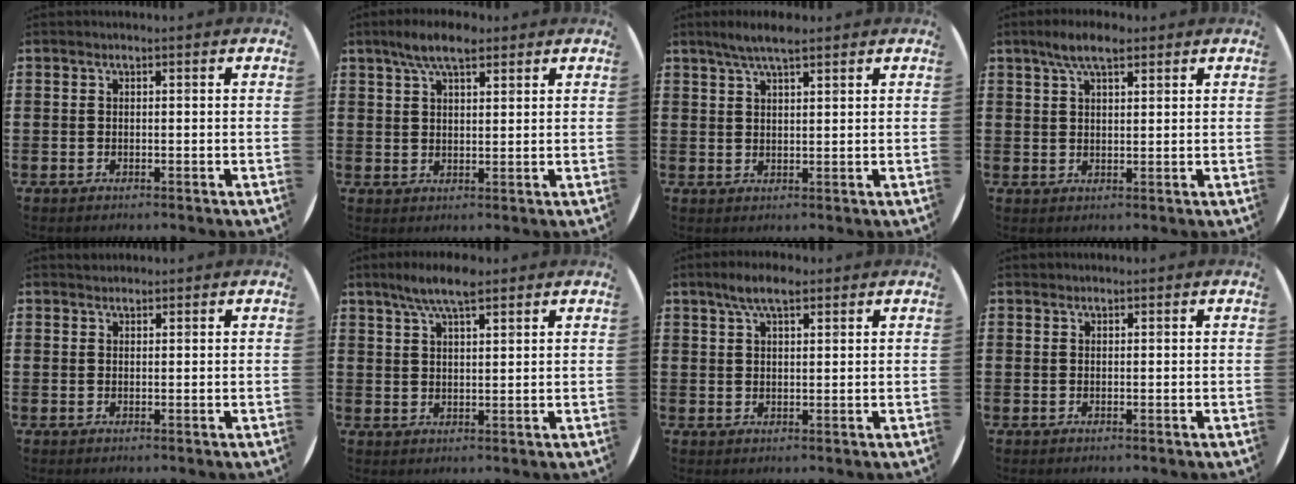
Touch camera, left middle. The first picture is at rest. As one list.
[{"total": 5.7, "force": [4.1, 2.0, 3.4], "torque": [-0.067, 0.001, 0.072]}, {"total": 4.1, "force": [3.2, 0.6, 2.4], "torque": [-0.044, 0.000, 0.055]}, {"total": 4.9, "force": [3.4, 1.7, 3.1], "torque": [-0.059, 0.005, 0.059]}, {"total": 0.9, "force": [0.8, 0.3, -0.1], "torque": [0.002, 0.004, 0.016]}, {"total": 6.0, "force": [4.6, 1.3, 3.7], "torque": [-0.073, -0.004, 0.079]}, {"total": 4.1, "force": [2.8, 1.4, 2.7], "torque": [-0.050, 0.005, 0.047]}, {"total": 0.0}]